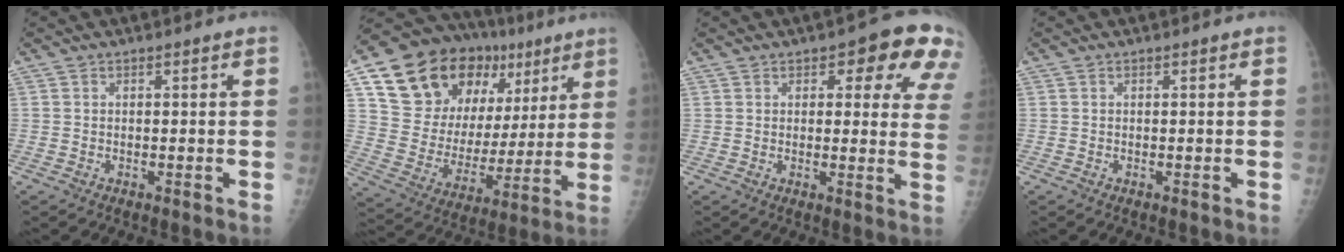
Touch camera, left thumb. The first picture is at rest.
{"total": 25.6, "force": [12.4, 16.0, 15.7], "torque": [-0.203, 0.001, 0.212]}
{"total": 11.5, "force": [6.3, 5.5, 7.9], "torque": [-0.036, -0.026, 0.059]}
{"total": 0.0}